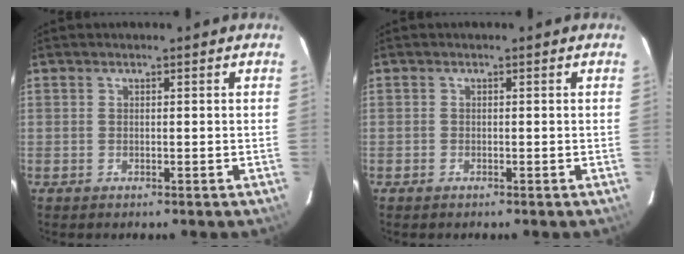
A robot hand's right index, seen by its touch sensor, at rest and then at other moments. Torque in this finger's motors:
{"motor_torque": [0.03, 0.05, -0.12, -0.05]}